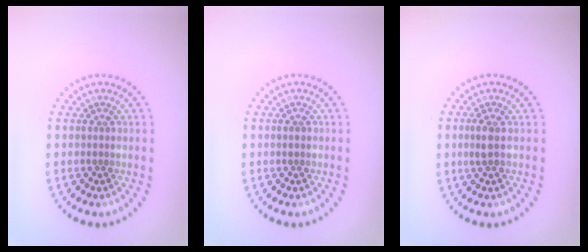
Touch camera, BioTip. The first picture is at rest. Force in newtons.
{"total": 0.8, "press": 0.8, "slide": 0.1}
{"total": 1.4, "press": 1.3, "slide": 0.6}